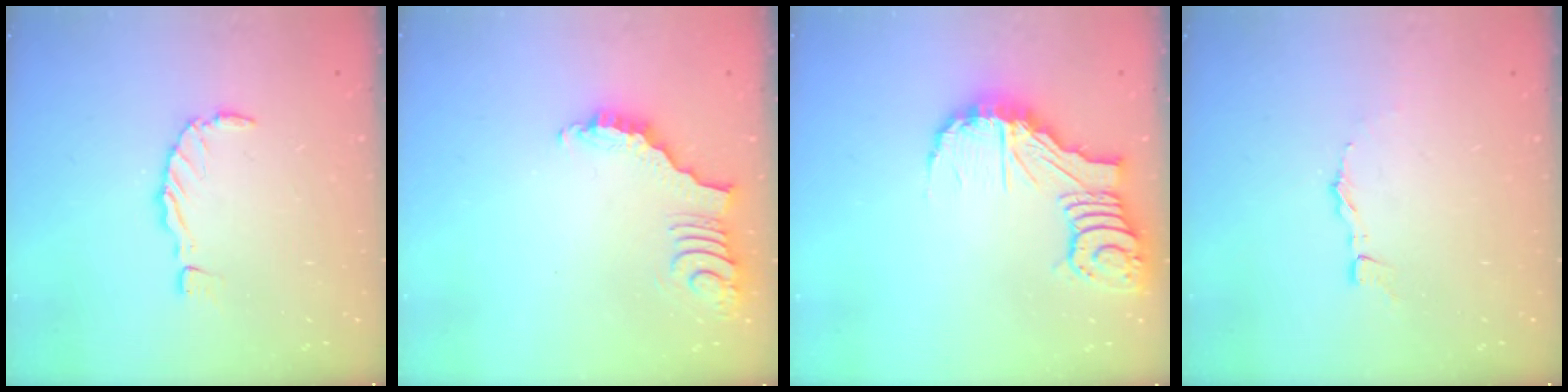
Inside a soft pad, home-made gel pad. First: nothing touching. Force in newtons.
{"total": 3.7, "press": 3.6, "slide": 0.7}
{"total": 12.4, "press": 12.3, "slide": 1.5}
{"total": 2.5, "press": 2.5, "slide": 0.1}